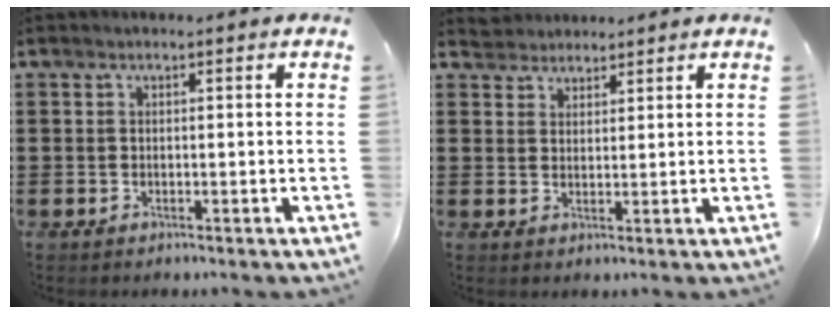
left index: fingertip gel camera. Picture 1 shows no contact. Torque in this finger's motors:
{"motor_torque": [0.33, -0.47, -0.12, -0.01]}